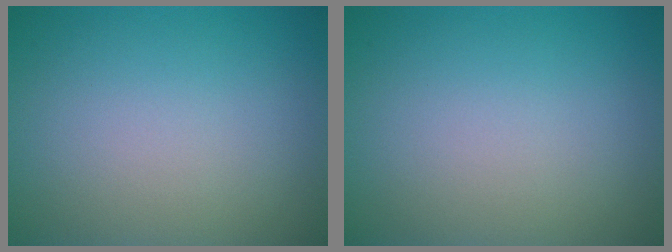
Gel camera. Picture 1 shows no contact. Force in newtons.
{"total": 0.0}